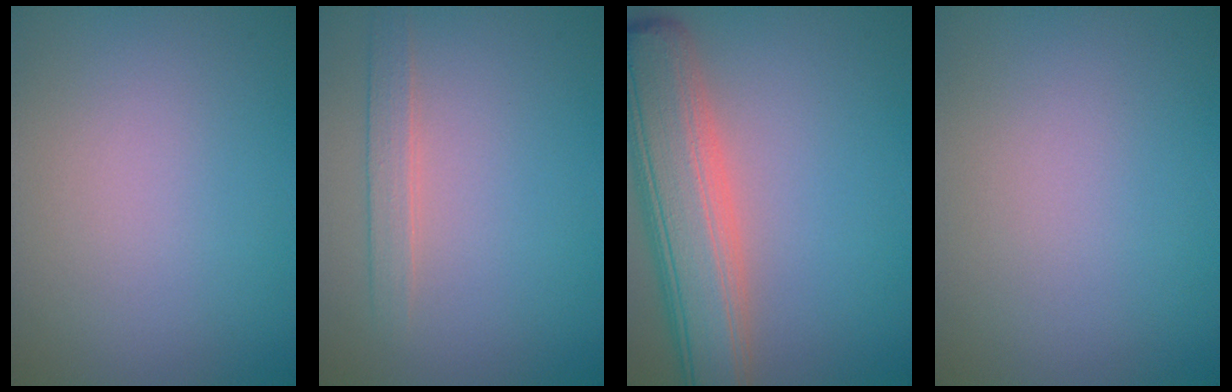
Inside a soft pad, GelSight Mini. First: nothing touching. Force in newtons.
{"total": 1.8, "press": 1.8, "slide": 0.1}
{"total": 8.4, "press": 8.4, "slide": 0.8}
{"total": 0.0}